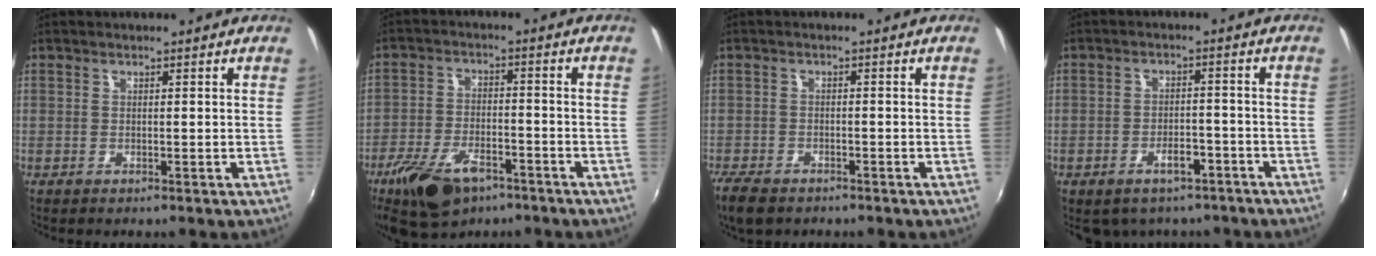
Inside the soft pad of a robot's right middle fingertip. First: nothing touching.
{"total": 12.7, "force": [-8.1, 6.1, 7.7], "torque": [-0.172, -0.021, -0.144]}
{"total": 6.1, "force": [-4.7, 2.6, 2.9], "torque": [-0.082, -0.020, -0.090]}
{"total": 6.6, "force": [-4.6, 3.8, 3.0], "torque": [-0.062, 0.009, -0.051]}